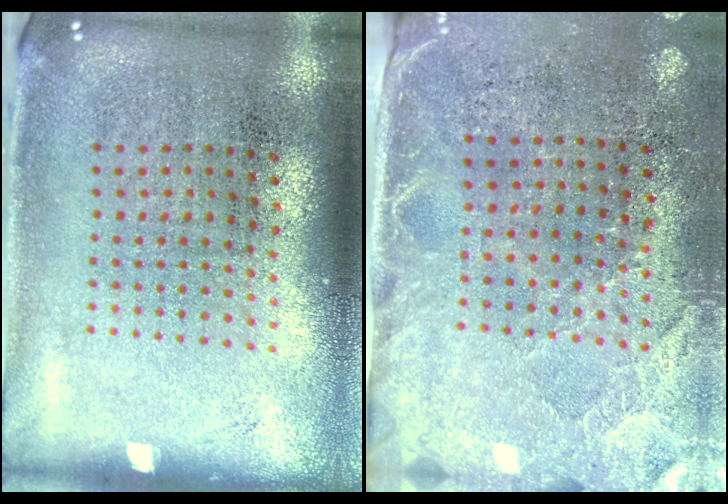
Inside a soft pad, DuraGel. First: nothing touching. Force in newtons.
{"total": 2.8, "press": 2.4, "slide": 1.3}